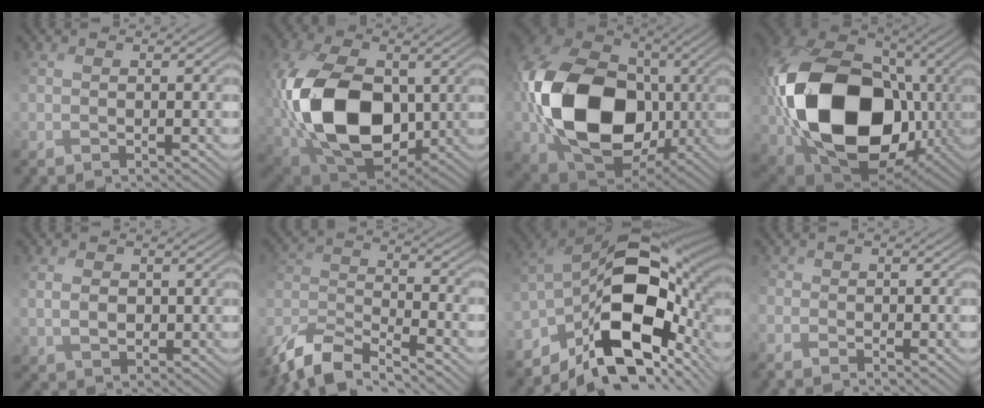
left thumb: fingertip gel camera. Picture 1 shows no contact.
{"total": 16.7, "force": [1.0, 11.2, 12.3], "torque": [-0.290, -0.004, 0.030]}
{"total": 18.2, "force": [-0.6, 13.9, 11.8], "torque": [-0.260, -0.018, 0.003]}
{"total": 19.1, "force": [-0.6, 14.3, 12.6], "torque": [-0.281, -0.026, 0.006]}
{"total": 2.1, "force": [1.1, 1.6, 0.6], "torque": [-0.016, 0.002, 0.025]}
{"total": 9.4, "force": [-7.7, 2.9, 4.6], "torque": [-0.110, -0.002, -0.155]}
{"total": 16.4, "force": [-4.5, 9.7, 12.3], "torque": [-0.234, -0.003, -0.075]}
{"total": 1.8, "force": [-1.4, 1.1, 0.4], "torque": [-0.011, -0.006, -0.031]}